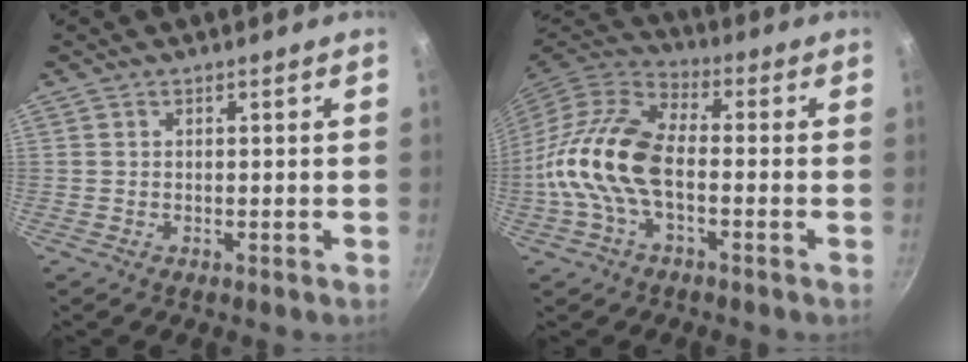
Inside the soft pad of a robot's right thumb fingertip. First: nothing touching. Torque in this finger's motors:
{"motor_torque": [1.68, 3.32, 1.41, -1.36, 0.26]}